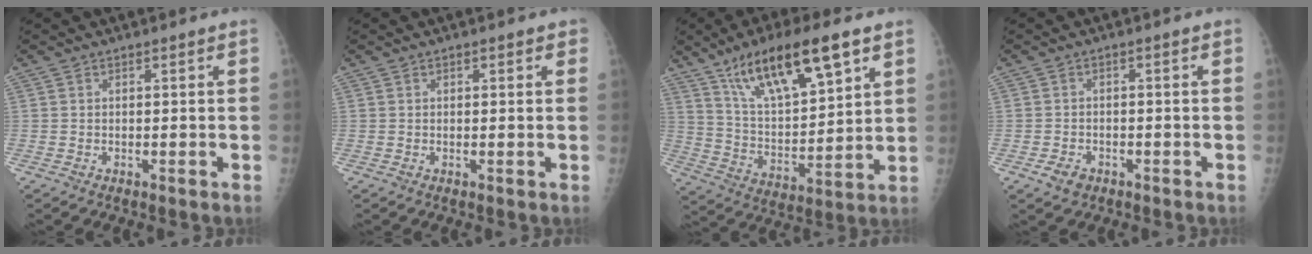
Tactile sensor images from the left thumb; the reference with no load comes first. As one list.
[{"total": 1.5, "force": [0.7, 0.9, 1.0], "torque": [-0.003, 0.000, 0.006]}, {"total": 18.9, "force": [11.0, 5.9, 14.2], "torque": [-0.220, -0.038, 0.203]}, {"total": 3.0, "force": [-1.7, 2.1, 1.4], "torque": [-0.022, 0.007, -0.024]}]